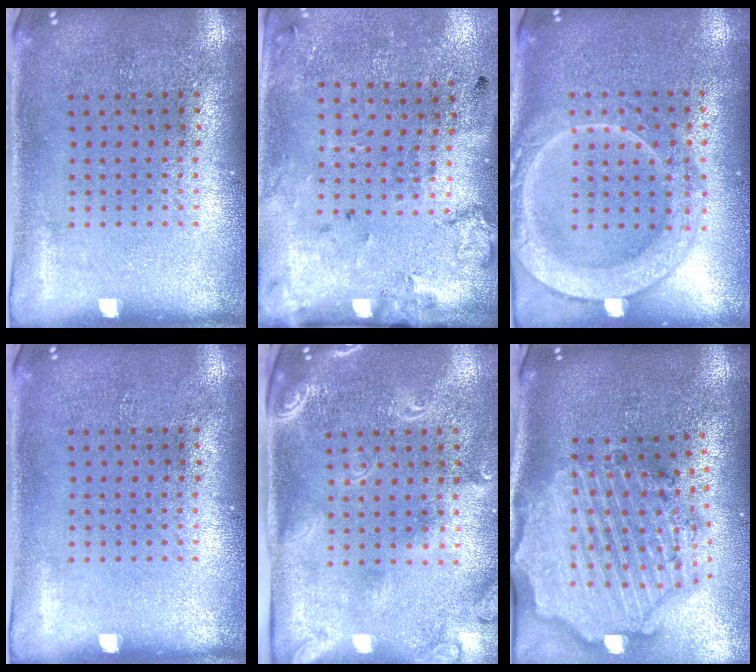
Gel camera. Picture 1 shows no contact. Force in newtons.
{"total": 2.2, "press": 1.3, "slide": 1.7}
{"total": 2.0, "press": 2.0, "slide": 0.3}
{"total": 0.0}
{"total": 2.4, "press": 1.8, "slide": 1.6}
{"total": 3.7, "press": 3.0, "slide": 2.1}